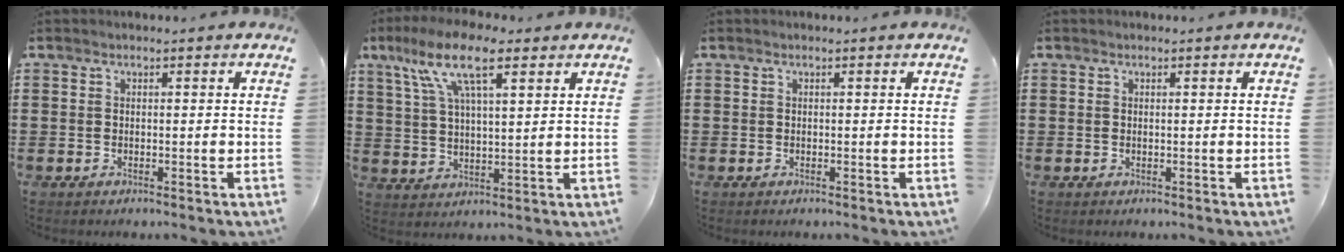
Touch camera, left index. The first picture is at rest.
{"total": 10.6, "force": [6.2, 3.4, 7.9], "torque": [-0.168, 0.005, 0.111]}
{"total": 0.0}
{"total": 0.0}